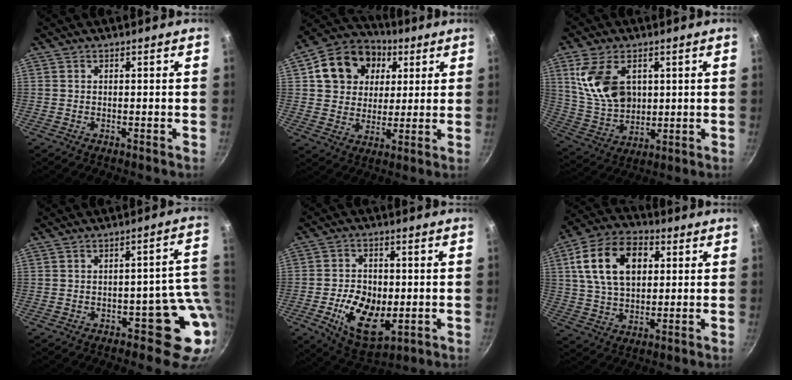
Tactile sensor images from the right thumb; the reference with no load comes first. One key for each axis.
{"total": 15.9, "fx": 4.8, "fy": 13.1, "fz": 7.7, "tx": -0.117, "ty": 0.016, "tz": 0.075}
{"total": 14.1, "fx": 4.0, "fy": 9.4, "fz": 9.8, "tx": -0.165, "ty": -0.020, "tz": 0.092}
{"total": 9.9, "fx": -1.3, "fy": 5.7, "fz": 7.9, "tx": -0.021, "ty": 0.016, "tz": -0.013}
{"total": 13.4, "fx": -2.8, "fy": 8.3, "fz": 10.2, "tx": -0.151, "ty": -0.002, "tz": -0.037}
{"total": 16.9, "fx": 4.6, "fy": 10.9, "fz": 12.0, "tx": -0.193, "ty": 0.007, "tz": 0.071}